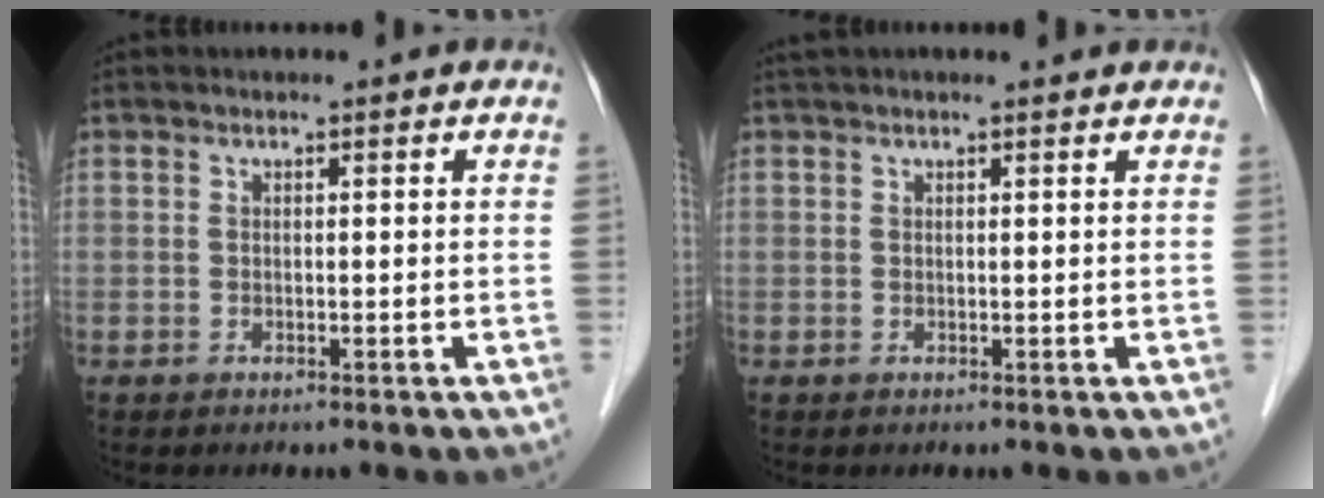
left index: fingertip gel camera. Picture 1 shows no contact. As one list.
[{"total": 4.8, "force": [4.4, 0.5, 1.9], "torque": [-0.024, 0.036, 0.053]}]